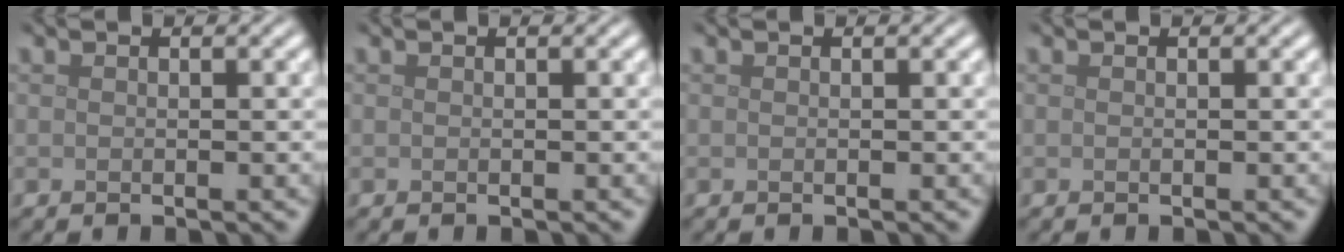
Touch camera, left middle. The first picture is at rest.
{"total": 0.0}
{"total": 0.0}
{"total": 0.0}